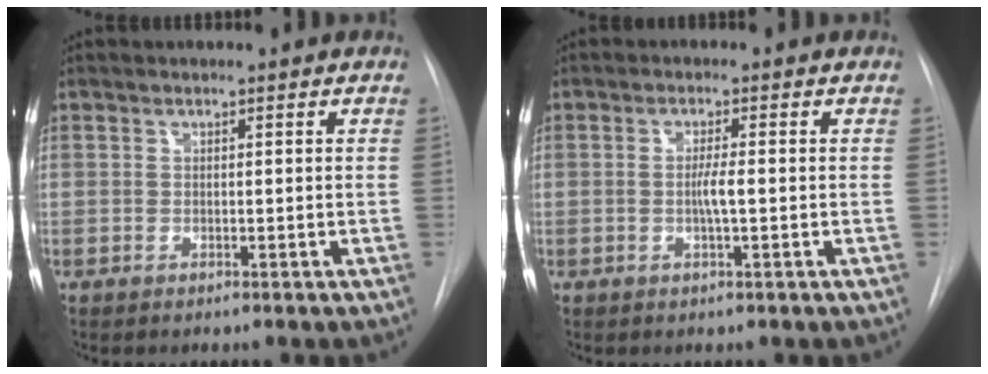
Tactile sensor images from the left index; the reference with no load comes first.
{"total": 2.4, "force": [-0.3, 0.0, 2.4], "torque": [-0.047, -0.001, -0.007]}